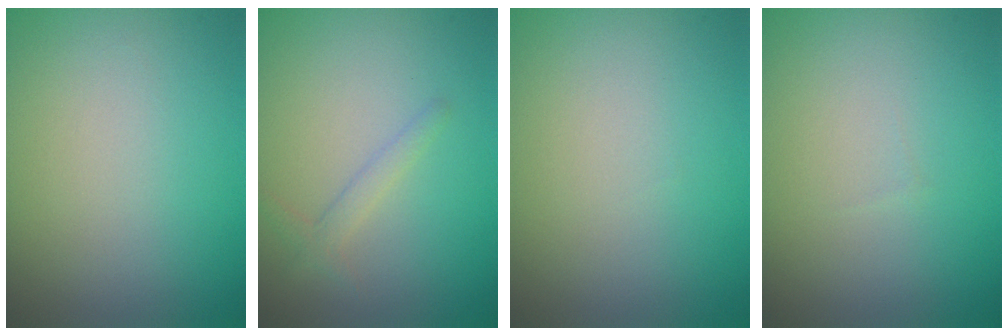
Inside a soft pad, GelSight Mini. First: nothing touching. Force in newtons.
{"total": 1.4, "press": 1.4, "slide": 0.0}
{"total": 0.0}
{"total": 0.0}